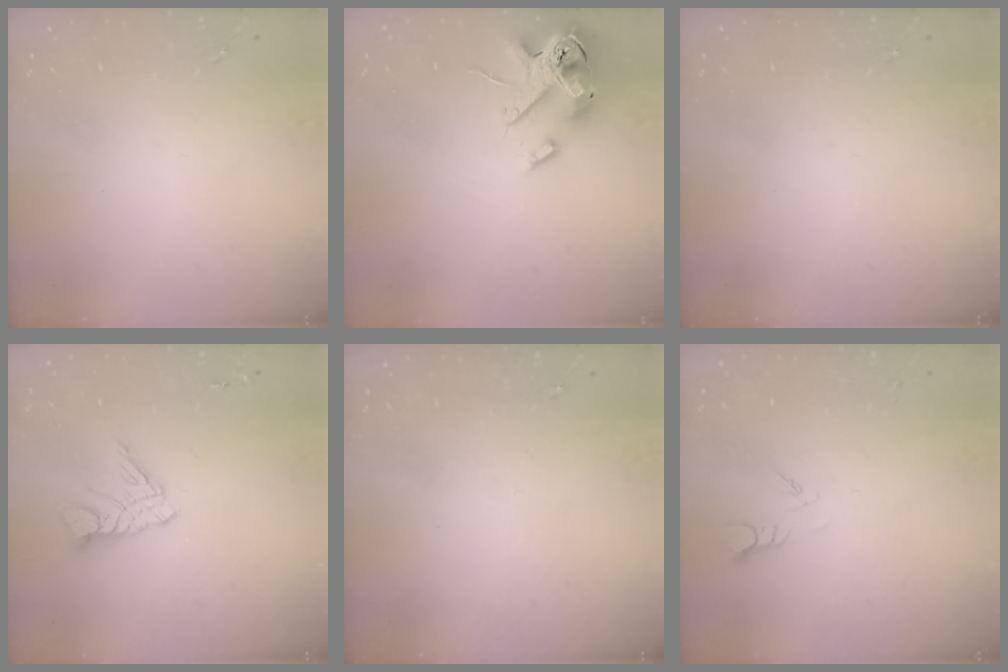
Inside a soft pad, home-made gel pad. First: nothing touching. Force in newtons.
{"total": 15.9, "press": 15.7, "slide": 2.7}
{"total": 0.0}
{"total": 11.0, "press": 10.9, "slide": 1.0}
{"total": 0.0}
{"total": 2.7, "press": 2.7, "slide": 0.3}